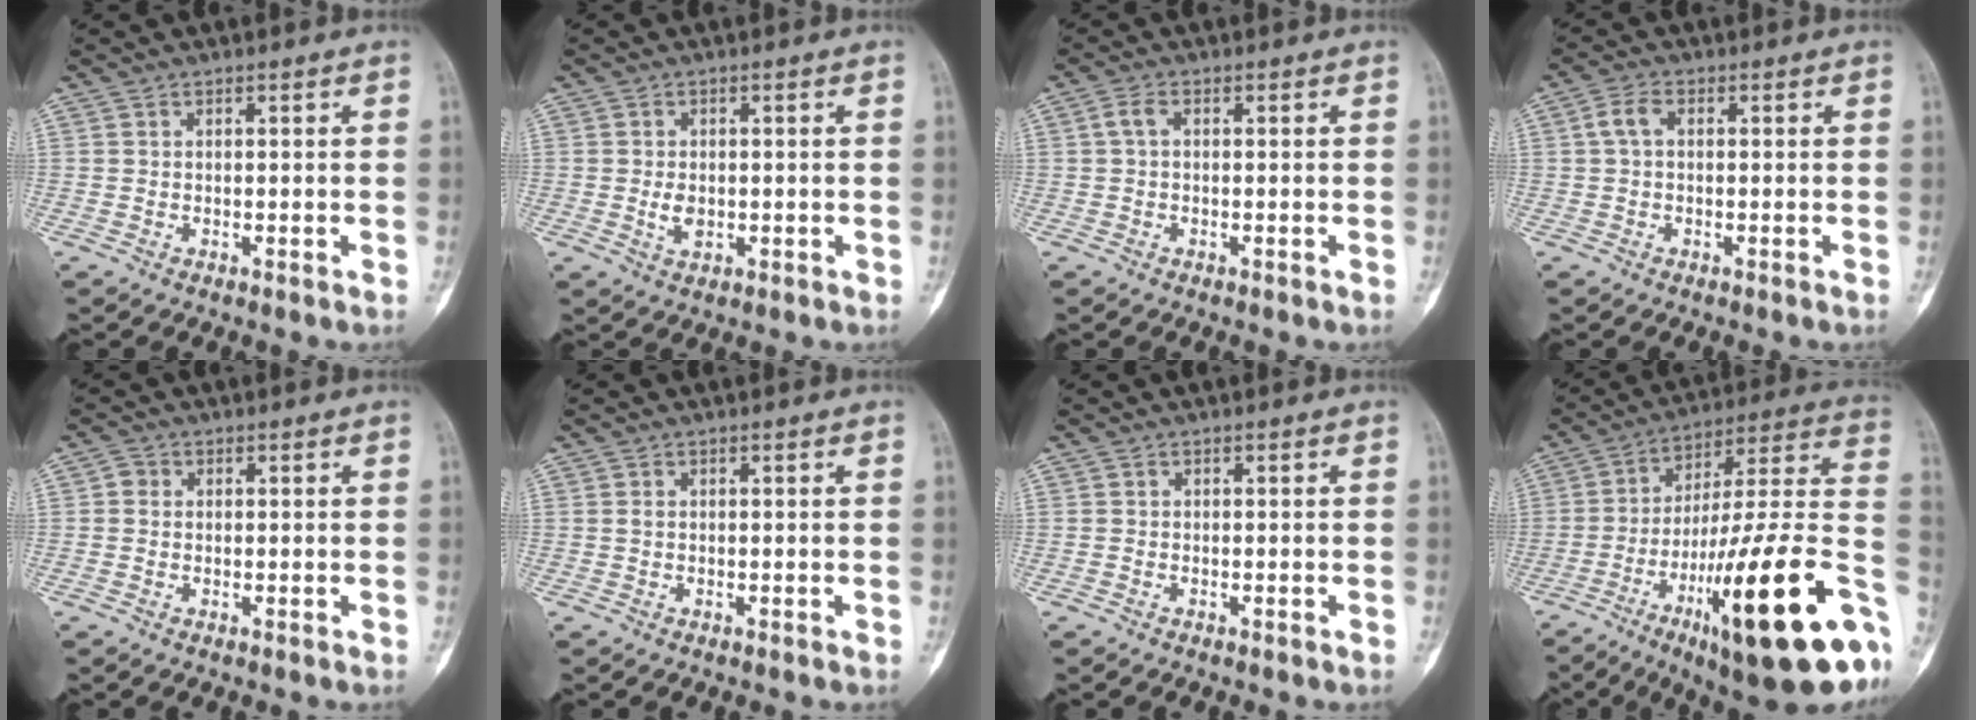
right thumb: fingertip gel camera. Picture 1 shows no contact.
{"total": 2.8, "force": [-0.2, 1.9, 2.1], "torque": [-0.033, -0.002, 0.000]}
{"total": 2.0, "force": [0.3, 1.1, 1.7], "torque": [-0.036, 0.006, 0.004]}
{"total": 3.2, "force": [0.5, 1.9, 2.6], "torque": [-0.054, 0.009, 0.007]}
{"total": 1.5, "force": [0.1, 1.4, 0.6], "torque": [-0.004, 0.003, -0.002]}
{"total": 0.5, "force": [0.0, 0.3, 0.4], "torque": [-0.009, 0.001, 0.000]}
{"total": 0.0}
{"total": 32.2, "force": [-11.2, 7.2, 29.3], "torque": [-0.384, 0.039, -0.166]}